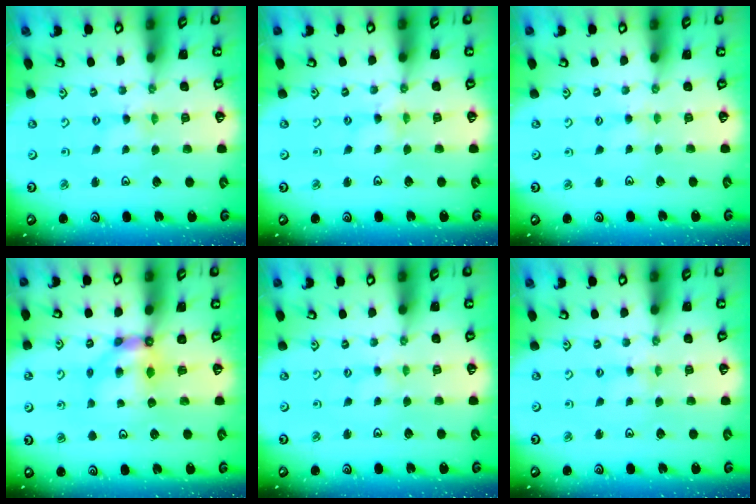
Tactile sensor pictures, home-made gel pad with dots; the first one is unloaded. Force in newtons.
{"total": 1.7, "press": 1.7, "slide": 0.3}
{"total": 1.7, "press": 1.6, "slide": 0.3}
{"total": 6.0, "press": 6.0, "slide": 0.3}
{"total": 0.0}
{"total": 0.9, "press": 0.8, "slide": 0.2}